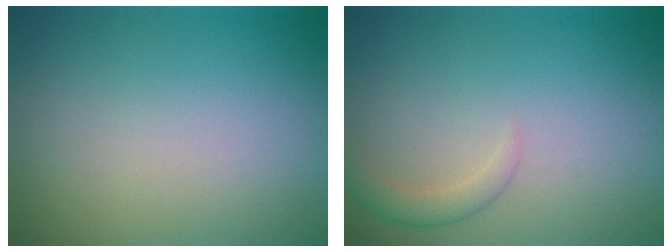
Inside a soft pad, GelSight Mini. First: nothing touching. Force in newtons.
{"total": 1.7, "press": 1.7, "slide": 0.1}